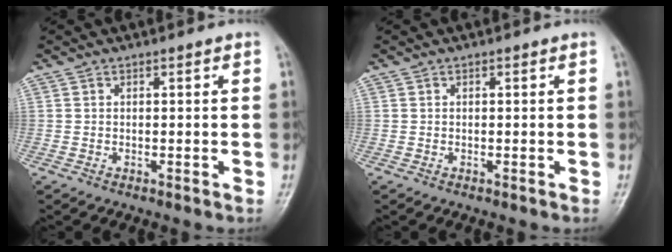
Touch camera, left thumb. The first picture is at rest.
{"total": 0.0}